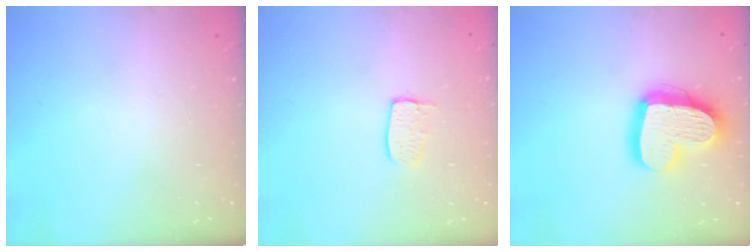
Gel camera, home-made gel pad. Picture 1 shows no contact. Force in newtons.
{"total": 5.6, "press": 5.6, "slide": 0.4}
{"total": 19.3, "press": 19.3, "slide": 1.6}